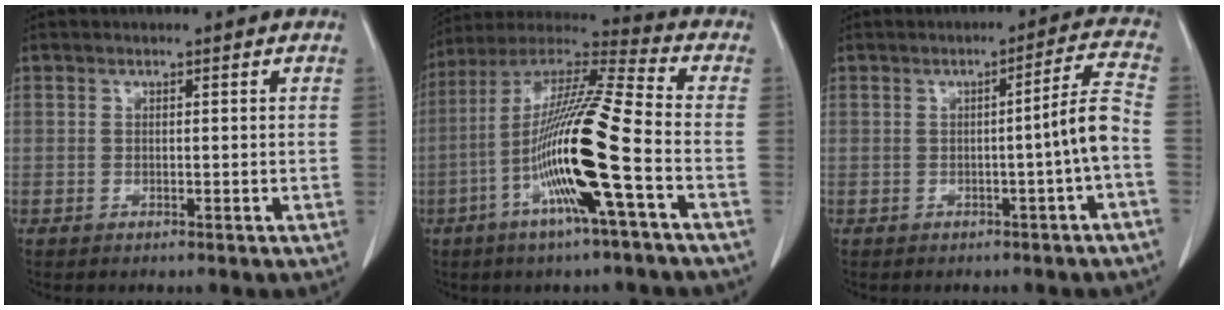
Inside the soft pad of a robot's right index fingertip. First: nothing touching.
{"total": 17.7, "force": [-5.3, -0.2, 16.9], "torque": [-0.331, -0.005, -0.109]}
{"total": 5.5, "force": [-1.5, -1.2, 5.1], "torque": [-0.066, 0.006, -0.023]}